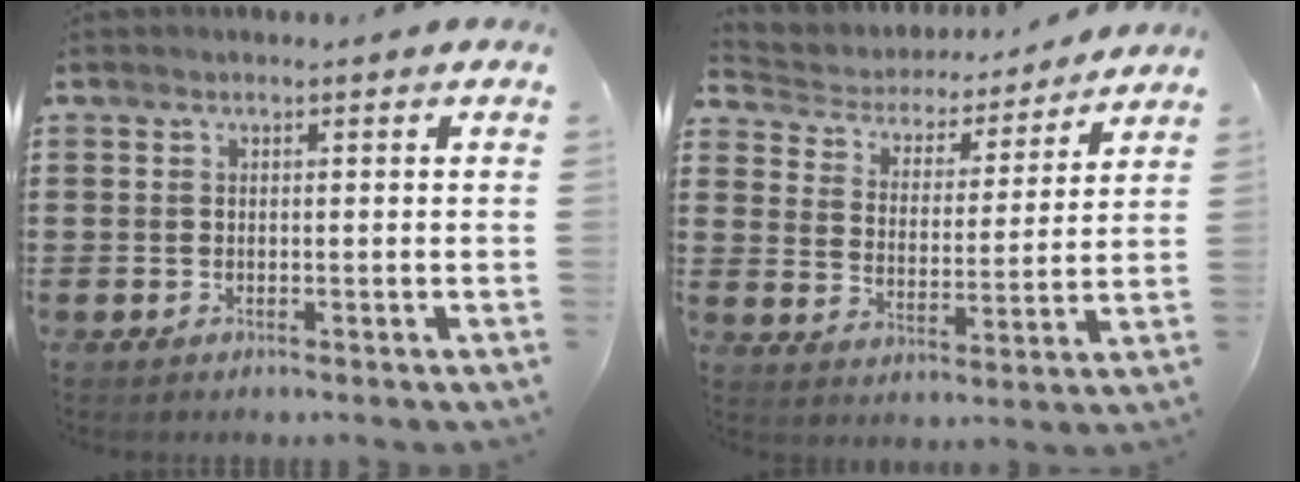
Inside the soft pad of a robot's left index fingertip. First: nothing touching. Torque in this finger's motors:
{"motor_torque": [0.02, 0.00, 0.12, 0.01]}